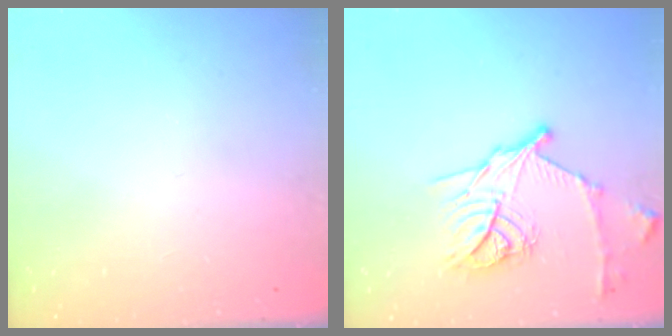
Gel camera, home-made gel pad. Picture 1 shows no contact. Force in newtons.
{"total": 16.4, "press": 16.3, "slide": 1.0}